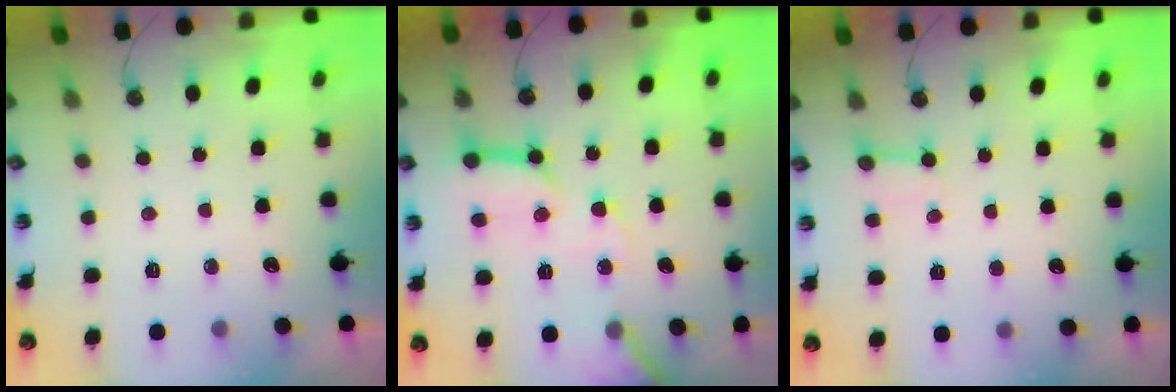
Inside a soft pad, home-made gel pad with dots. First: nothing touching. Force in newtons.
{"total": 13.6, "press": 13.5, "slide": 1.3}
{"total": 2.6, "press": 2.6, "slide": 0.2}